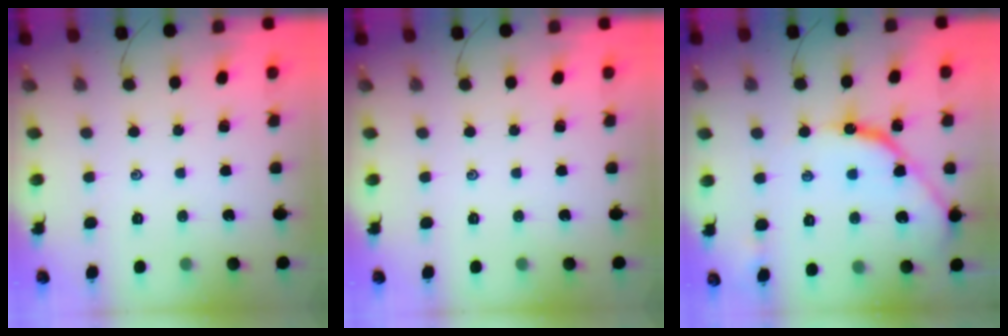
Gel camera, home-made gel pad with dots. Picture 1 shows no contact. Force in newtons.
{"total": 0.0}
{"total": 12.5, "press": 12.5, "slide": 0.9}